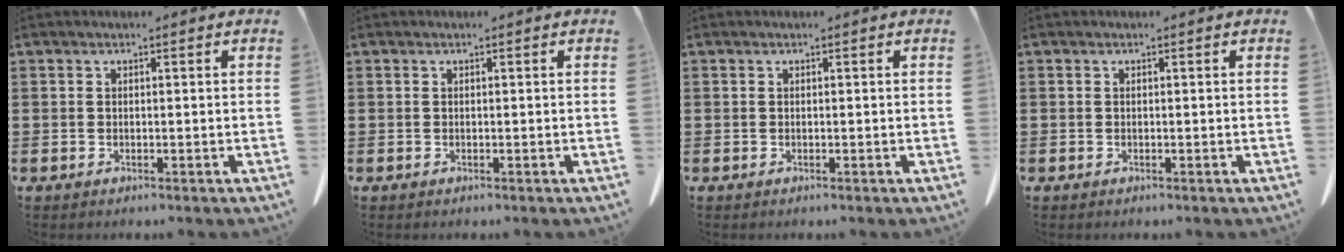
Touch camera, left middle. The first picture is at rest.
{"total": 0.0}
{"total": 0.0}
{"total": 0.0}